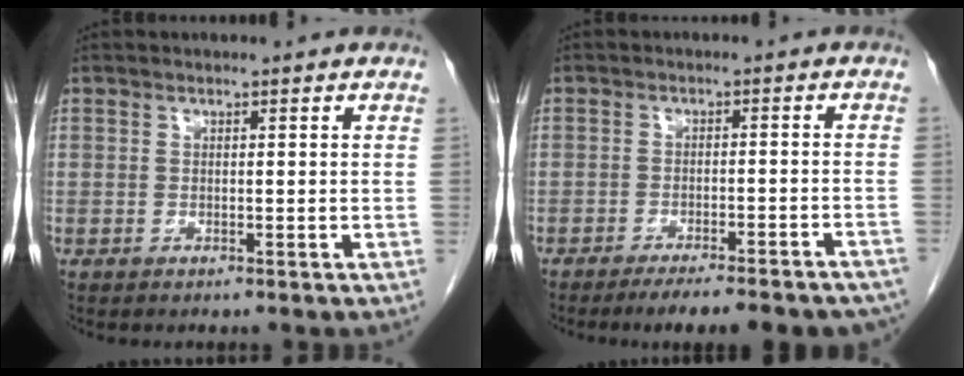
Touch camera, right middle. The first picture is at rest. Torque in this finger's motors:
{"motor_torque": [1.21, -0.93, 0.26, 0.14]}